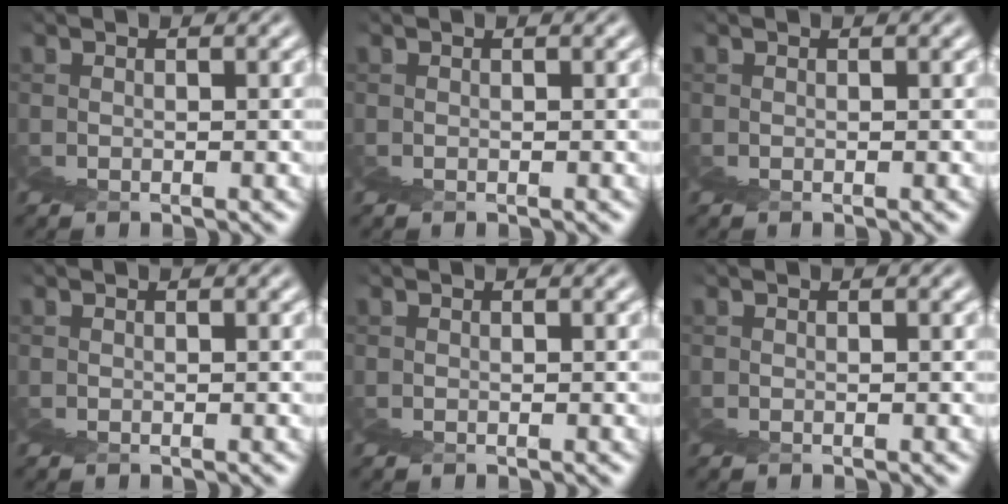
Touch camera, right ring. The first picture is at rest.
{"total": 0.0}
{"total": 0.0}
{"total": 0.0}
{"total": 0.0}
{"total": 0.0}